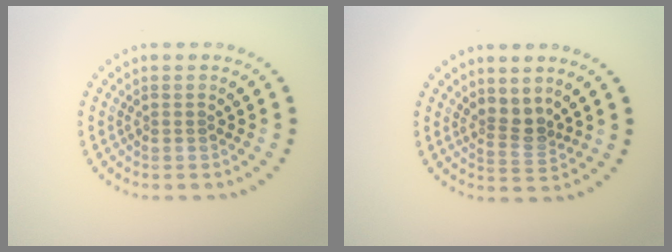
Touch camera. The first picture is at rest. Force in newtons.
{"total": 2.4, "press": 1.9, "slide": 1.6}